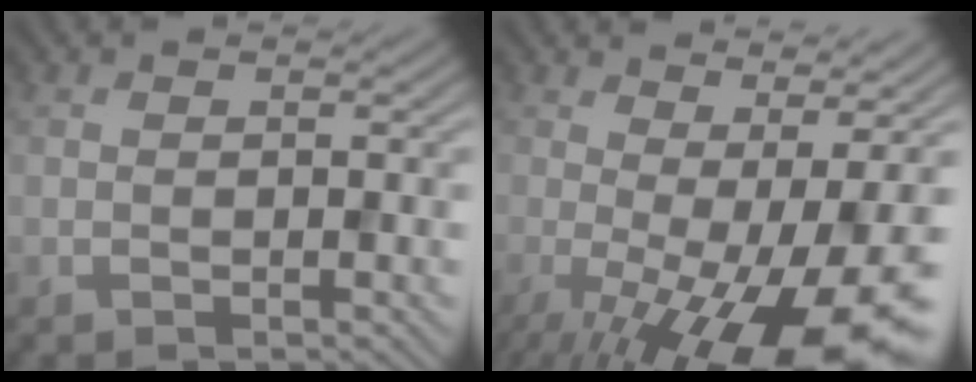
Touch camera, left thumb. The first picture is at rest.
{"total": 16.9, "force": [-4.8, 5.2, 15.3], "torque": [-0.222, -0.015, -0.065]}